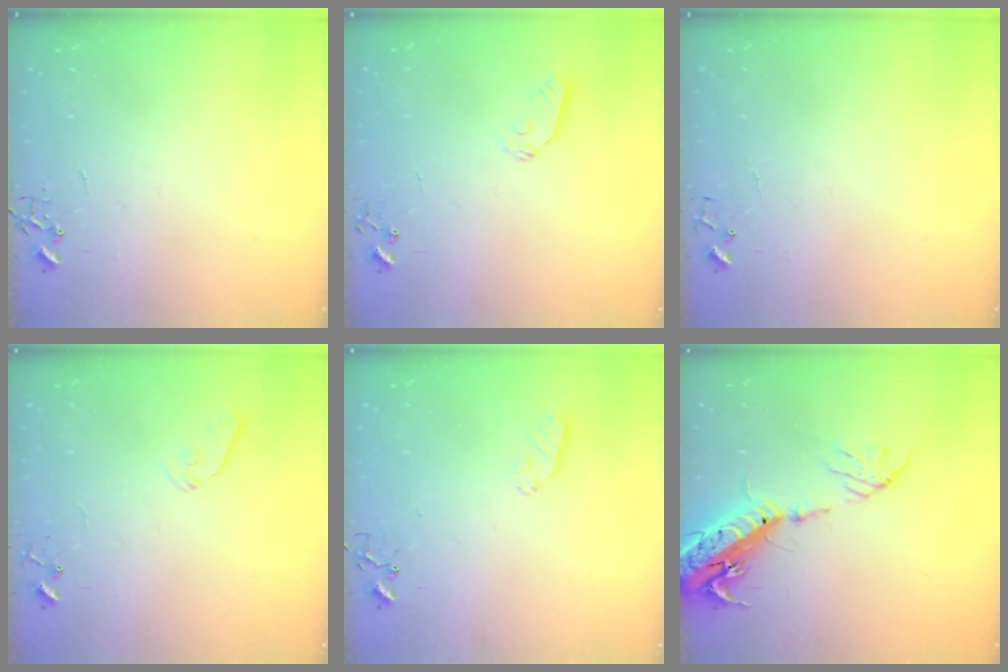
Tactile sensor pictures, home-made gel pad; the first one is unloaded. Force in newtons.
{"total": 3.8, "press": 3.8, "slide": 0.6}
{"total": 4.9, "press": 4.8, "slide": 0.4}
{"total": 5.5, "press": 5.5, "slide": 0.5}
{"total": 4.2, "press": 4.1, "slide": 1.0}
{"total": 19.6, "press": 19.1, "slide": 4.3}